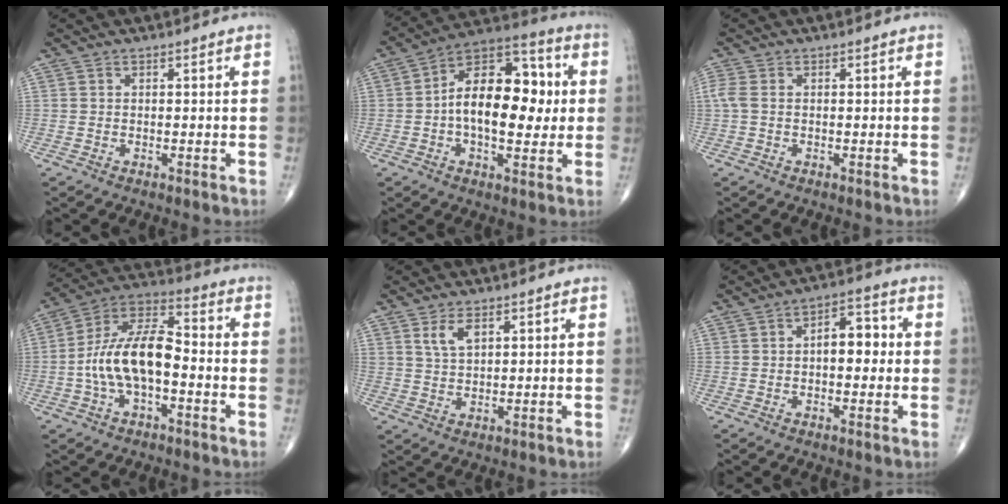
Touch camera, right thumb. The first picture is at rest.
{"total": 17.9, "force": [0.5, 9.8, 14.9], "torque": [-0.205, 0.032, -0.001]}
{"total": 2.2, "force": [0.0, 1.2, 1.8], "torque": [-0.055, 0.005, -0.001]}
{"total": 14.5, "force": [-2.4, 7.0, 12.5], "torque": [-0.237, 0.045, -0.051]}
{"total": 3.9, "force": [2.1, 1.9, 2.7], "torque": [-0.046, -0.009, 0.044]}
{"total": 6.8, "force": [0.3, 3.9, 5.6], "torque": [-0.058, 0.020, -0.005]}